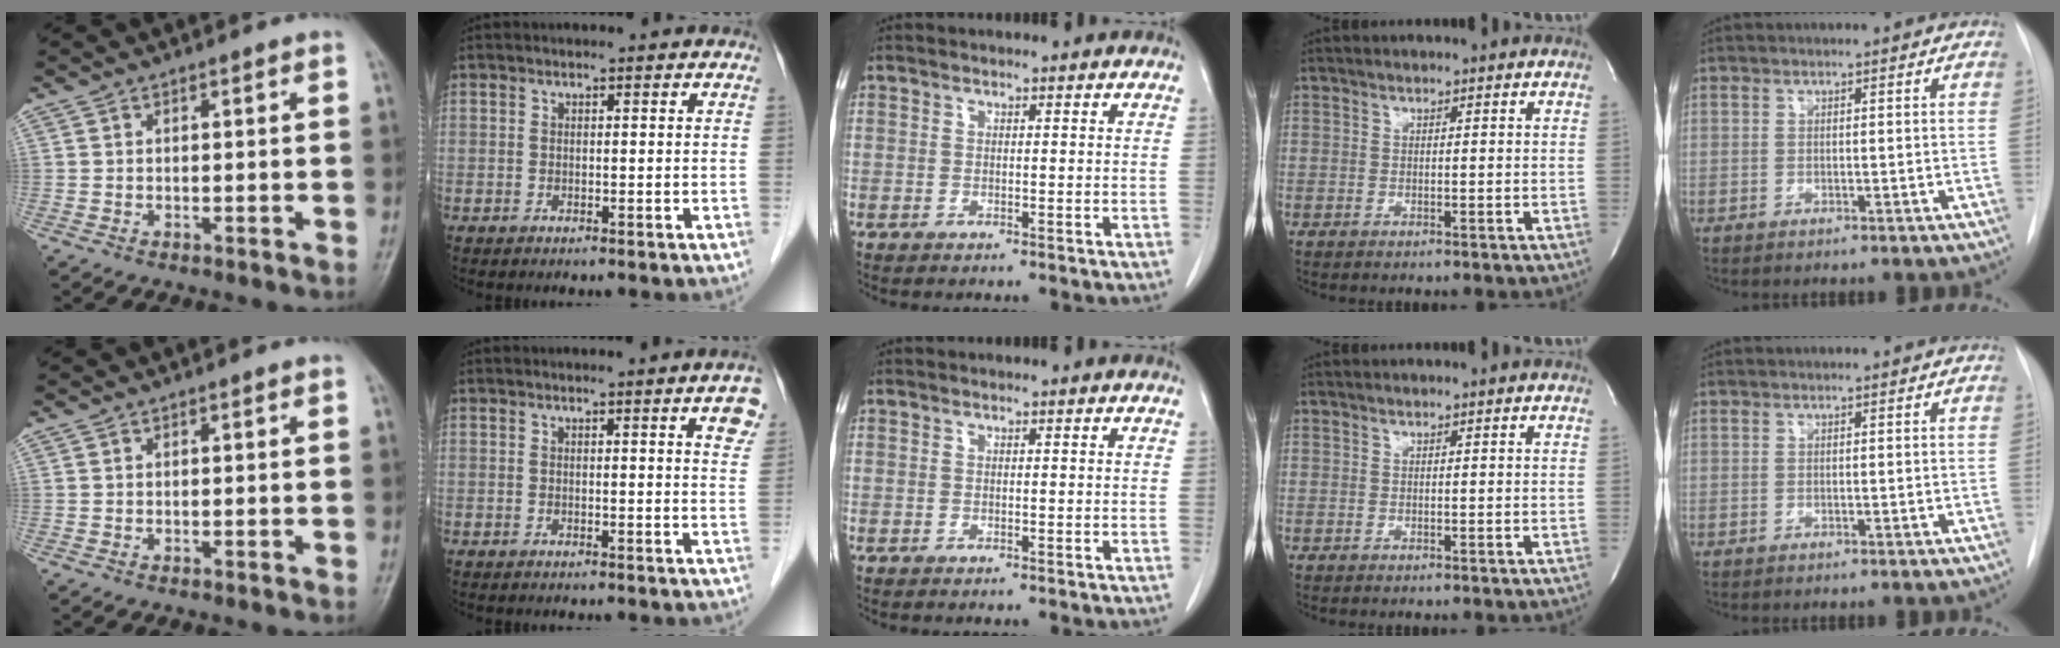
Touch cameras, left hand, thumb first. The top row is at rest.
{"index": {"total": 4.0, "force": [2.2, 0.2, 3.4], "torque": [-0.031, -0.005, 0.018]}}